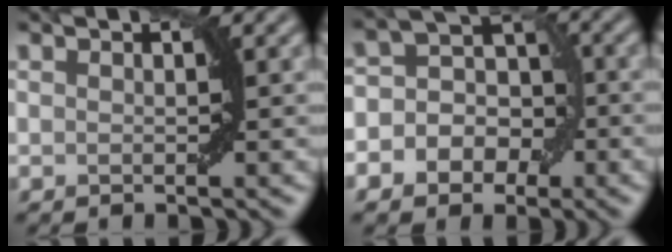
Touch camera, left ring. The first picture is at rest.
{"total": 6.6, "force": [-1.5, 5.5, 3.3], "torque": [-0.023, 0.031, -0.048]}